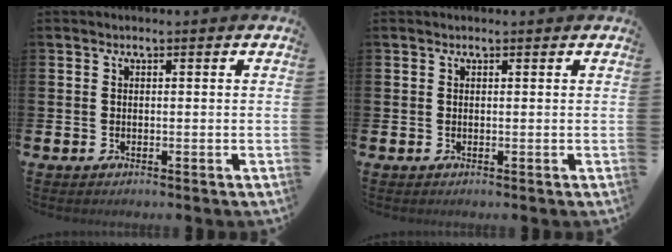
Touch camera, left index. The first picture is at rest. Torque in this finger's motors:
{"motor_torque": [1.07, -1.07, 0.18, 0.00]}